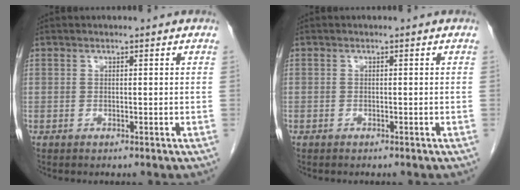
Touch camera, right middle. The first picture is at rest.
{"total": 0.0}